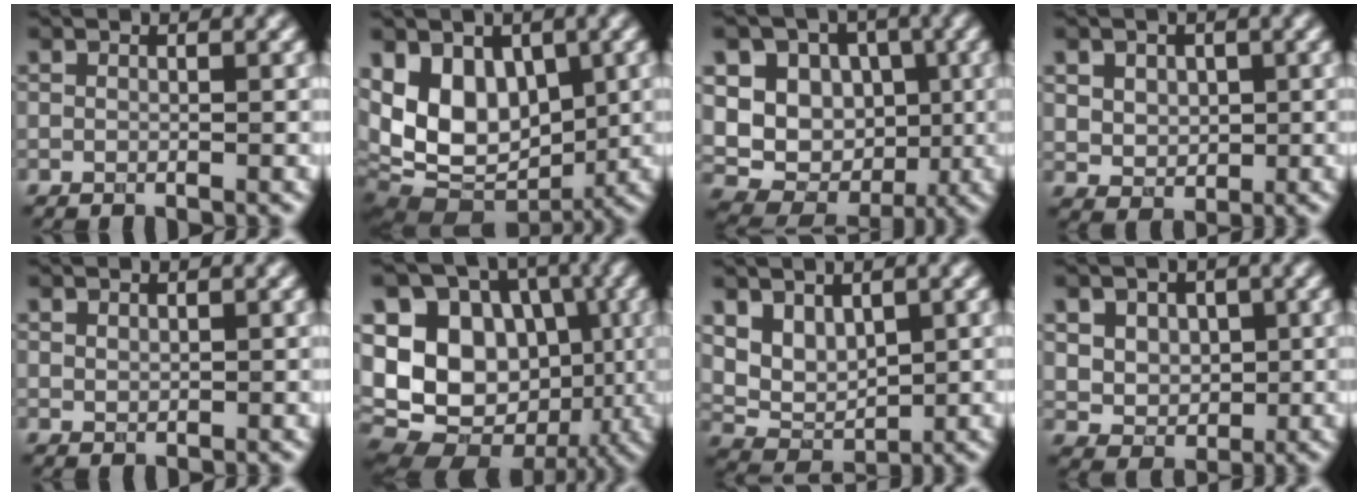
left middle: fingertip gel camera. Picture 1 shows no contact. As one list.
[{"total": 10.3, "force": [1.1, 6.9, 7.6], "torque": [-0.110, 0.001, 0.019]}, {"total": 13.4, "force": [2.2, 11.6, 6.4], "torque": [-0.121, 0.037, 0.025]}, {"total": 3.4, "force": [1.3, 2.7, 1.8], "torque": [-0.047, 0.004, 0.029]}, {"total": 0.7, "force": [0.5, 0.4, 0.2], "torque": [-0.005, 0.000, 0.014]}, {"total": 12.9, "force": [0.2, 10.3, 7.9], "torque": [-0.140, 0.007, -0.008]}, {"total": 3.5, "force": [1.7, 2.3, 2.1], "torque": [-0.044, -0.013, 0.034]}, {"total": 4.9, "force": [1.7, 4.0, 2.3], "torque": [-0.046, 0.006, 0.032]}]